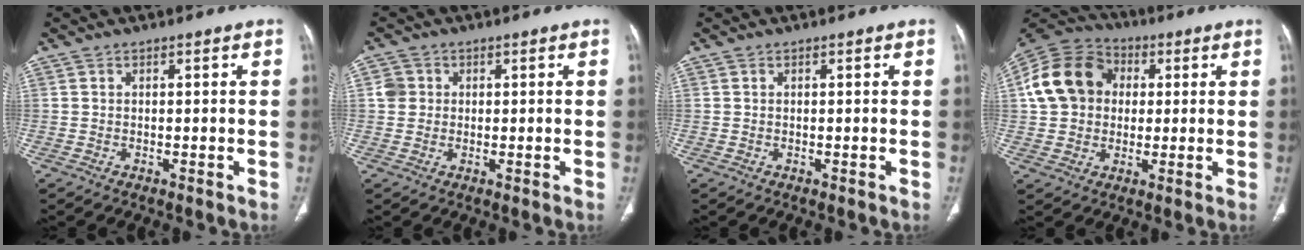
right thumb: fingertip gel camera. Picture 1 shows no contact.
{"total": 3.1, "force": [0.5, 2.9, 0.8], "torque": [0.004, 0.005, 0.008]}
{"total": 0.0}
{"total": 15.4, "force": [2.3, 12.9, 8.2], "torque": [-0.148, 0.024, 0.033]}